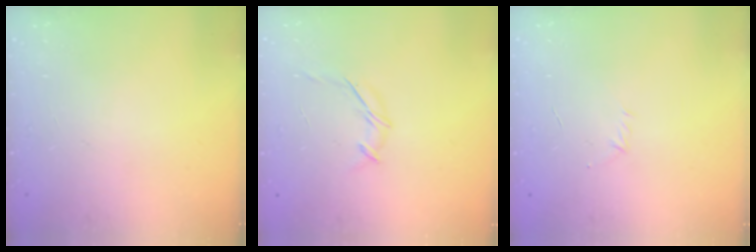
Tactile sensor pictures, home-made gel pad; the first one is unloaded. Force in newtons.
{"total": 4.7, "press": 4.5, "slide": 1.1}
{"total": 2.9, "press": 2.8, "slide": 0.7}